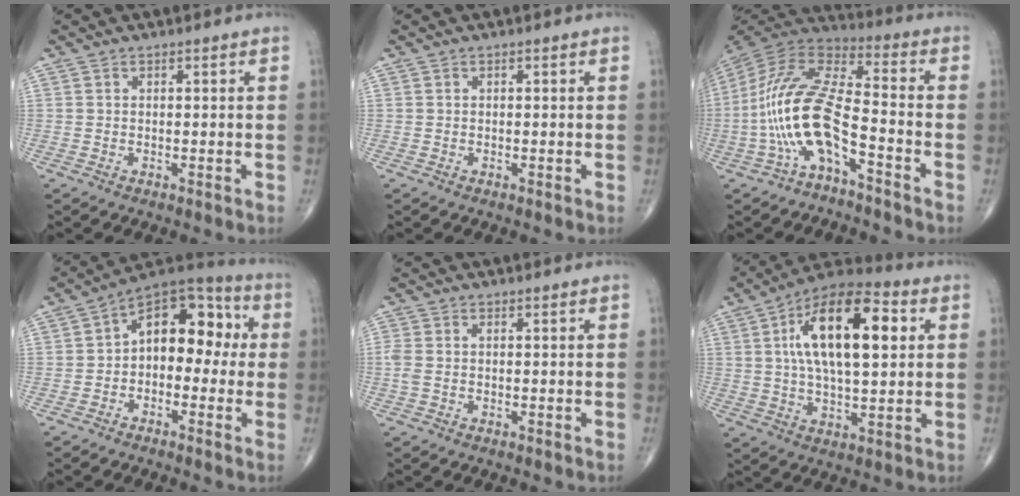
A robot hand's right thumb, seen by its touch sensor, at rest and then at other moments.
{"total": 0.0}
{"total": 16.3, "force": [-5.7, 5.8, 14.1], "torque": [-0.297, 0.071, -0.112]}
{"total": 13.1, "force": [0.3, 8.5, 10.0], "torque": [-0.099, 0.047, -0.018]}
{"total": 2.2, "force": [-0.1, 1.2, 1.9], "torque": [-0.064, 0.007, -0.001]}
{"total": 19.3, "force": [4.5, 8.4, 16.8], "torque": [-0.268, 0.014, 0.067]}